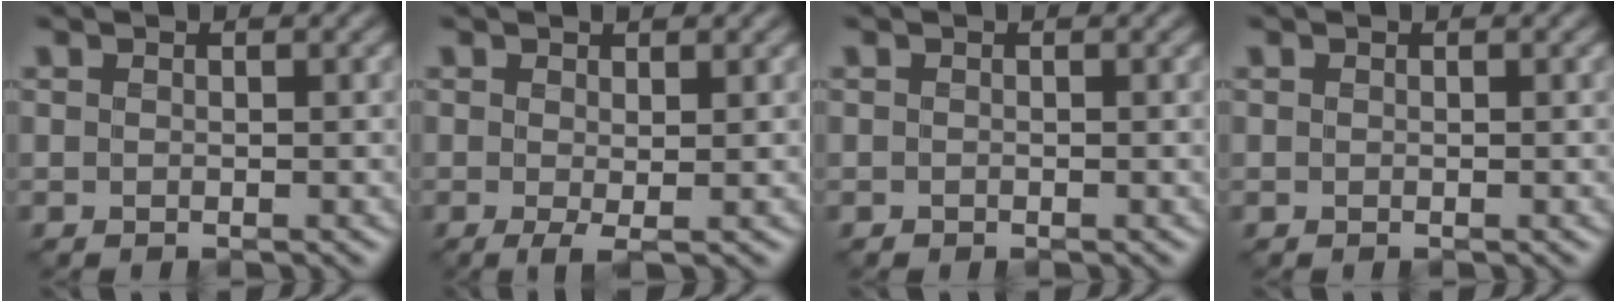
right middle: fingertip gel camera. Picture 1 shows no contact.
{"total": 1.6, "force": [0.0, 0.2, 1.6], "torque": [-0.029, -0.008, -0.002]}
{"total": 0.0}
{"total": 0.0}